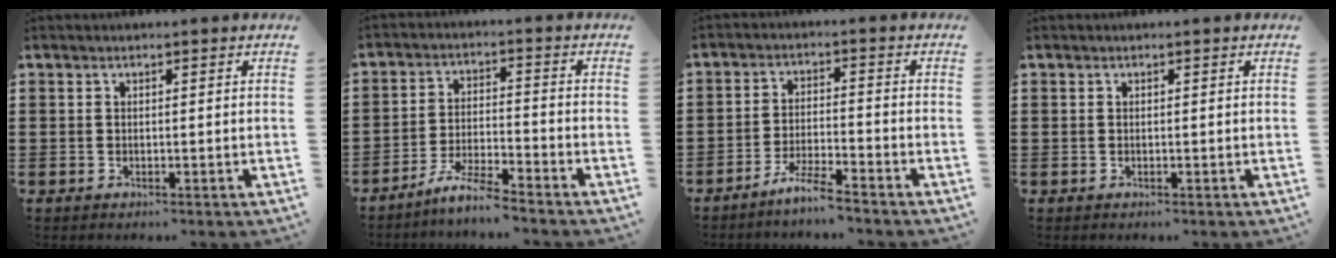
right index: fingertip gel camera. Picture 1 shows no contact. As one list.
[{"total": 5.6, "force": [-5.1, -0.2, 2.2], "torque": [-0.059, -0.010, -0.102]}, {"total": 4.7, "force": [-4.3, -0.4, 1.8], "torque": [-0.046, -0.008, -0.085]}, {"total": 0.0}]